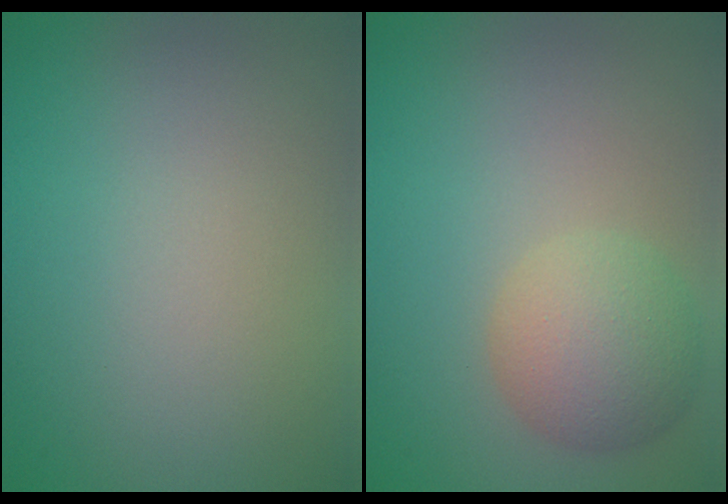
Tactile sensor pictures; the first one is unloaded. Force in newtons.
{"total": 4.2, "press": 4.2, "slide": 0.2}